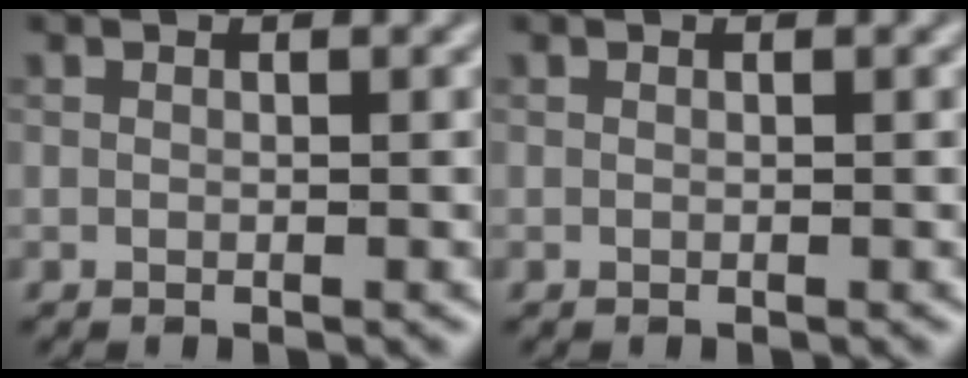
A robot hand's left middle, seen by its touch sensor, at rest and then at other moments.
{"total": 0.0}